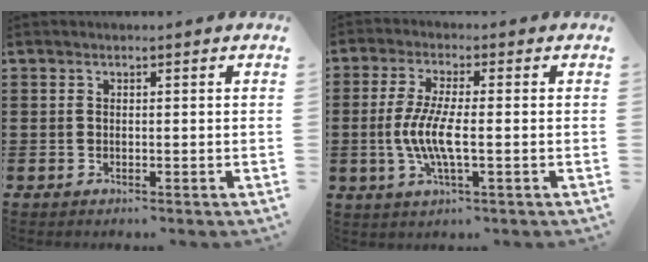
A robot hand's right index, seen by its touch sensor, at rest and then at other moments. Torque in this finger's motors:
{"motor_torque": [1.75, -0.39, 0.75, 0.21]}